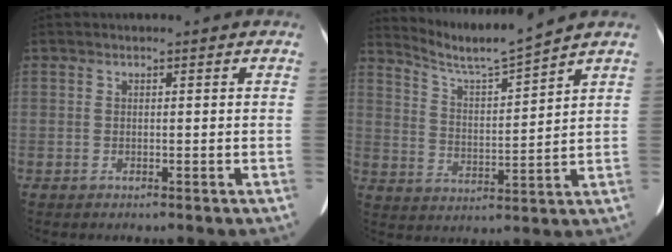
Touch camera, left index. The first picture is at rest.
{"total": 7.5, "force": [7.1, -2.1, 1.2], "torque": [-0.038, -0.014, 0.143]}